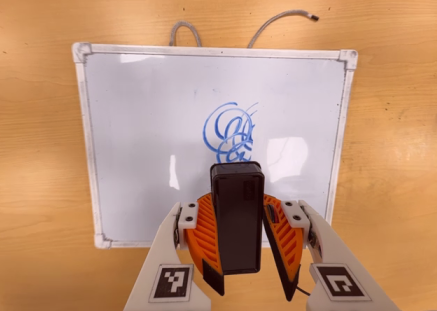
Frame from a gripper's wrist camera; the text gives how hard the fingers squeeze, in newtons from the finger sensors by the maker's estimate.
{"total": 8.0, "left": 8.8, "right": 7.1}